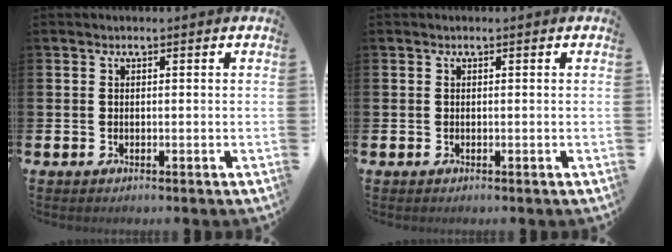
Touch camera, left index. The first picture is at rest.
{"total": 0.0}